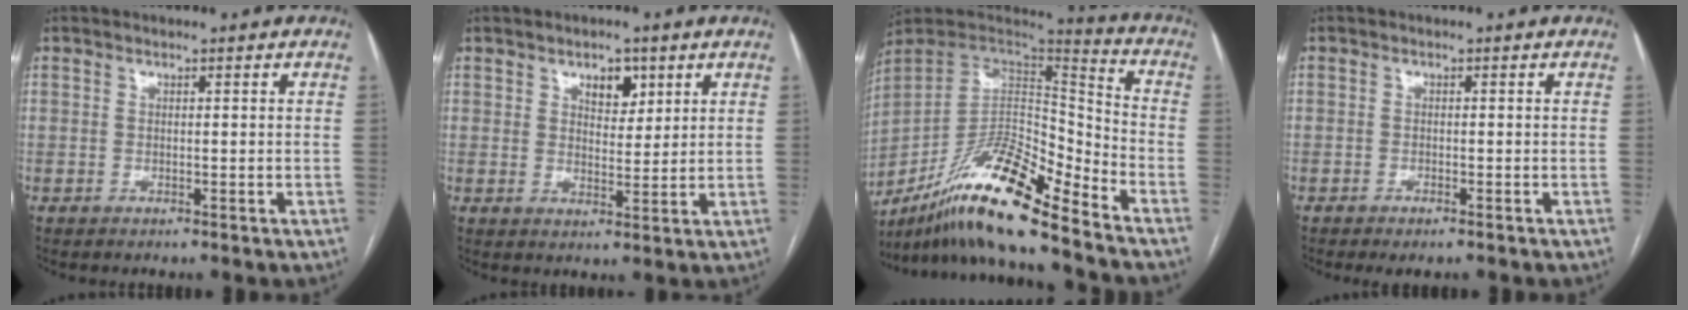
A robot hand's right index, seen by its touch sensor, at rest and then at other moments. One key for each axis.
{"total": 4.3, "fx": 2.3, "fy": 2.4, "fz": 2.7, "tx": -0.038, "ty": 0.003, "tz": 0.037}
{"total": 18.3, "fx": -13.9, "fy": 1.6, "fz": 11.8, "tx": -0.228, "ty": 0.003, "tz": -0.255}
{"total": 1.7, "fx": -1.3, "fy": 0.5, "fz": 1.0, "tx": -0.014, "ty": -0.002, "tz": -0.015}